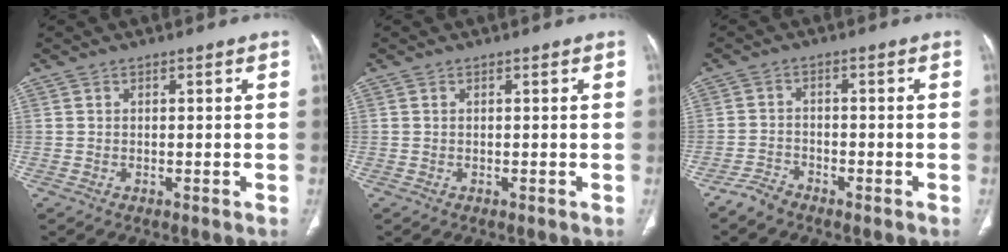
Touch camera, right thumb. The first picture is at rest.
{"total": 0.0}
{"total": 3.0, "force": [-2.8, 1.0, 0.7], "torque": [-0.017, 0.010, -0.057]}